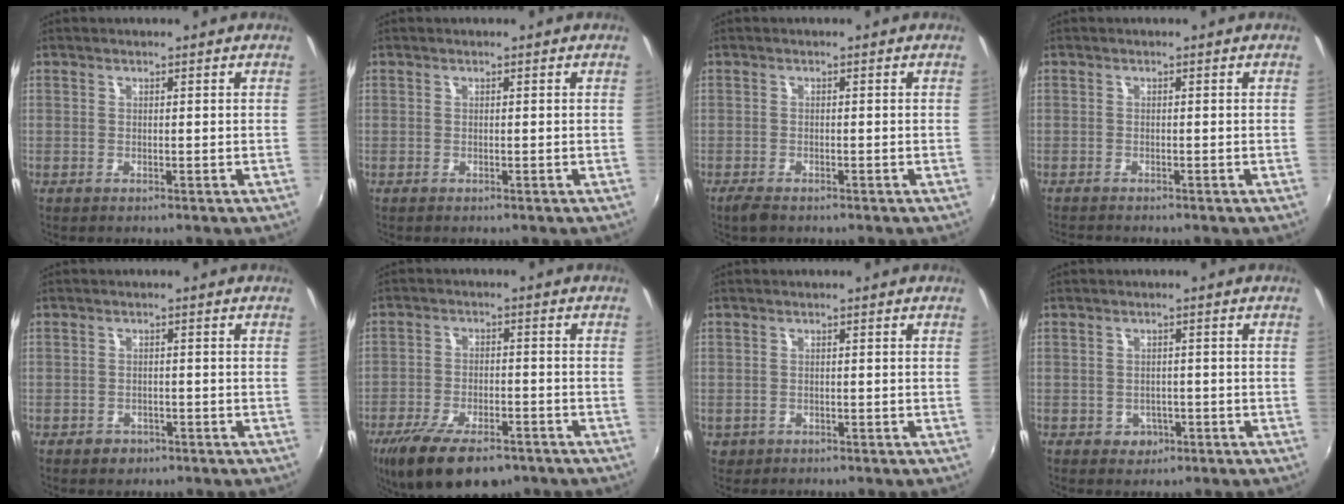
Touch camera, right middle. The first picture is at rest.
{"total": 0.0}
{"total": 2.4, "force": [-1.9, 0.7, 1.2], "torque": [-0.030, -0.007, -0.037]}
{"total": 2.6, "force": [-2.5, 0.2, 0.8], "torque": [-0.024, -0.016, -0.047]}
{"total": 2.3, "force": [-1.3, 1.8, 0.5], "torque": [-0.013, 0.000, -0.019]}
{"total": 14.7, "force": [-10.1, 5.7, 9.0], "torque": [-0.190, -0.036, -0.166]}
{"total": 1.9, "force": [-0.7, 1.6, 0.6], "torque": [-0.018, -0.004, -0.008]}
{"total": 3.1, "force": [-1.1, 2.8, 0.8], "torque": [-0.021, 0.002, -0.010]}